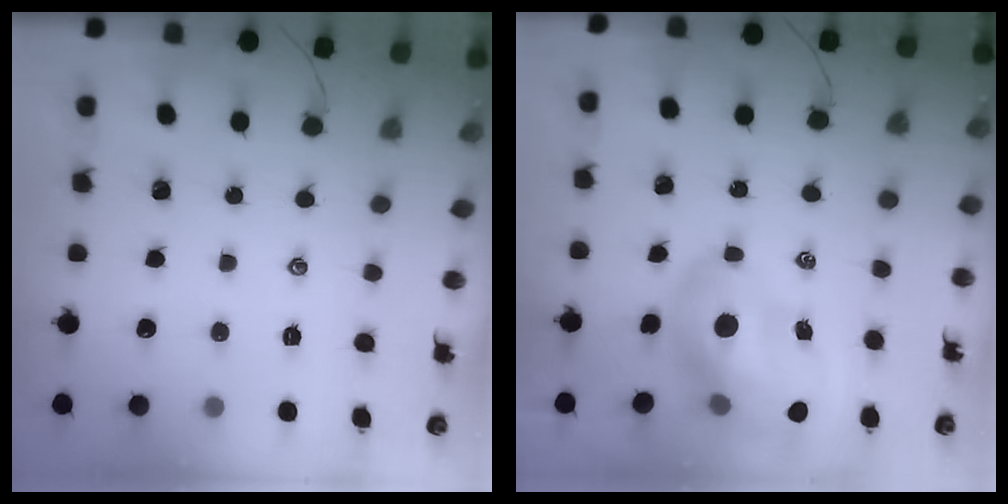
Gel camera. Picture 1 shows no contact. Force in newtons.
{"total": 13.1, "press": 12.6, "slide": 3.6}